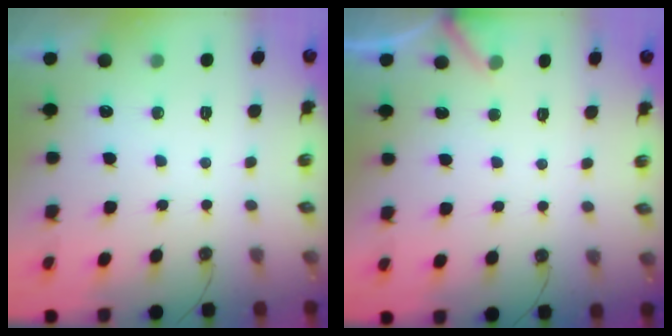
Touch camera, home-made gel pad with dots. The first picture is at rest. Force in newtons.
{"total": 4.0, "press": 4.0, "slide": 0.3}